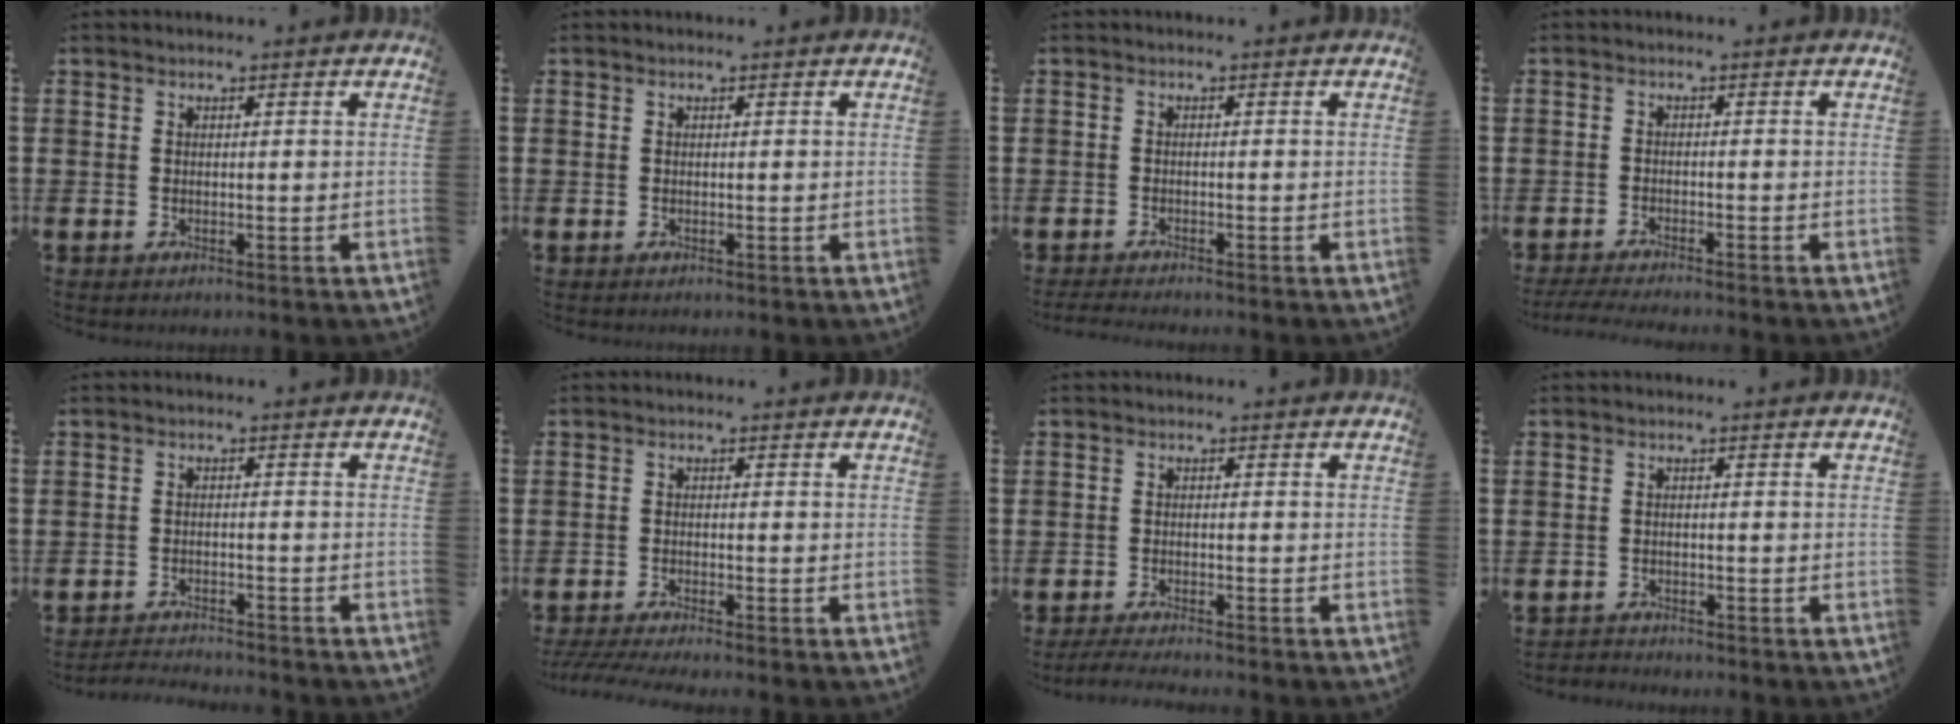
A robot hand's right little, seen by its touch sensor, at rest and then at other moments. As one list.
[{"total": 0.0}, {"total": 1.1, "force": [-1.0, 0.0, 0.5], "torque": [-0.008, -0.001, -0.019]}, {"total": 1.9, "force": [-1.6, -0.1, 0.9], "torque": [-0.013, 0.001, -0.031]}, {"total": 2.2, "force": [-2.2, -0.1, 0.0], "torque": [-0.003, 0.003, -0.048]}, {"total": 1.5, "force": [-1.2, 0.0, 0.9], "torque": [-0.013, 0.002, -0.022]}, {"total": 1.9, "force": [-1.7, 0.0, 0.9], "torque": [-0.013, 0.003, -0.031]}, {"total": 0.8, "force": [-0.7, 0.1, -0.3], "torque": [0.003, 0.006, -0.016]}]